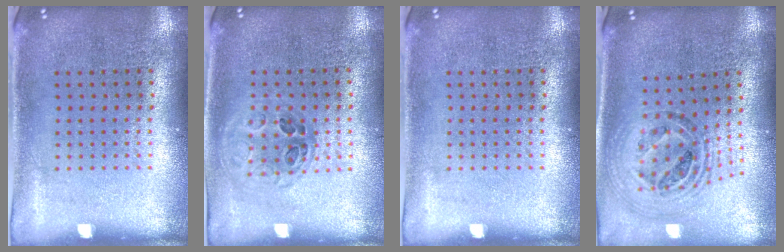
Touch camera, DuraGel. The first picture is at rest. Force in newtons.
{"total": 1.1, "press": 1.0, "slide": 0.4}
{"total": 0.0}
{"total": 1.5, "press": 1.3, "slide": 0.6}